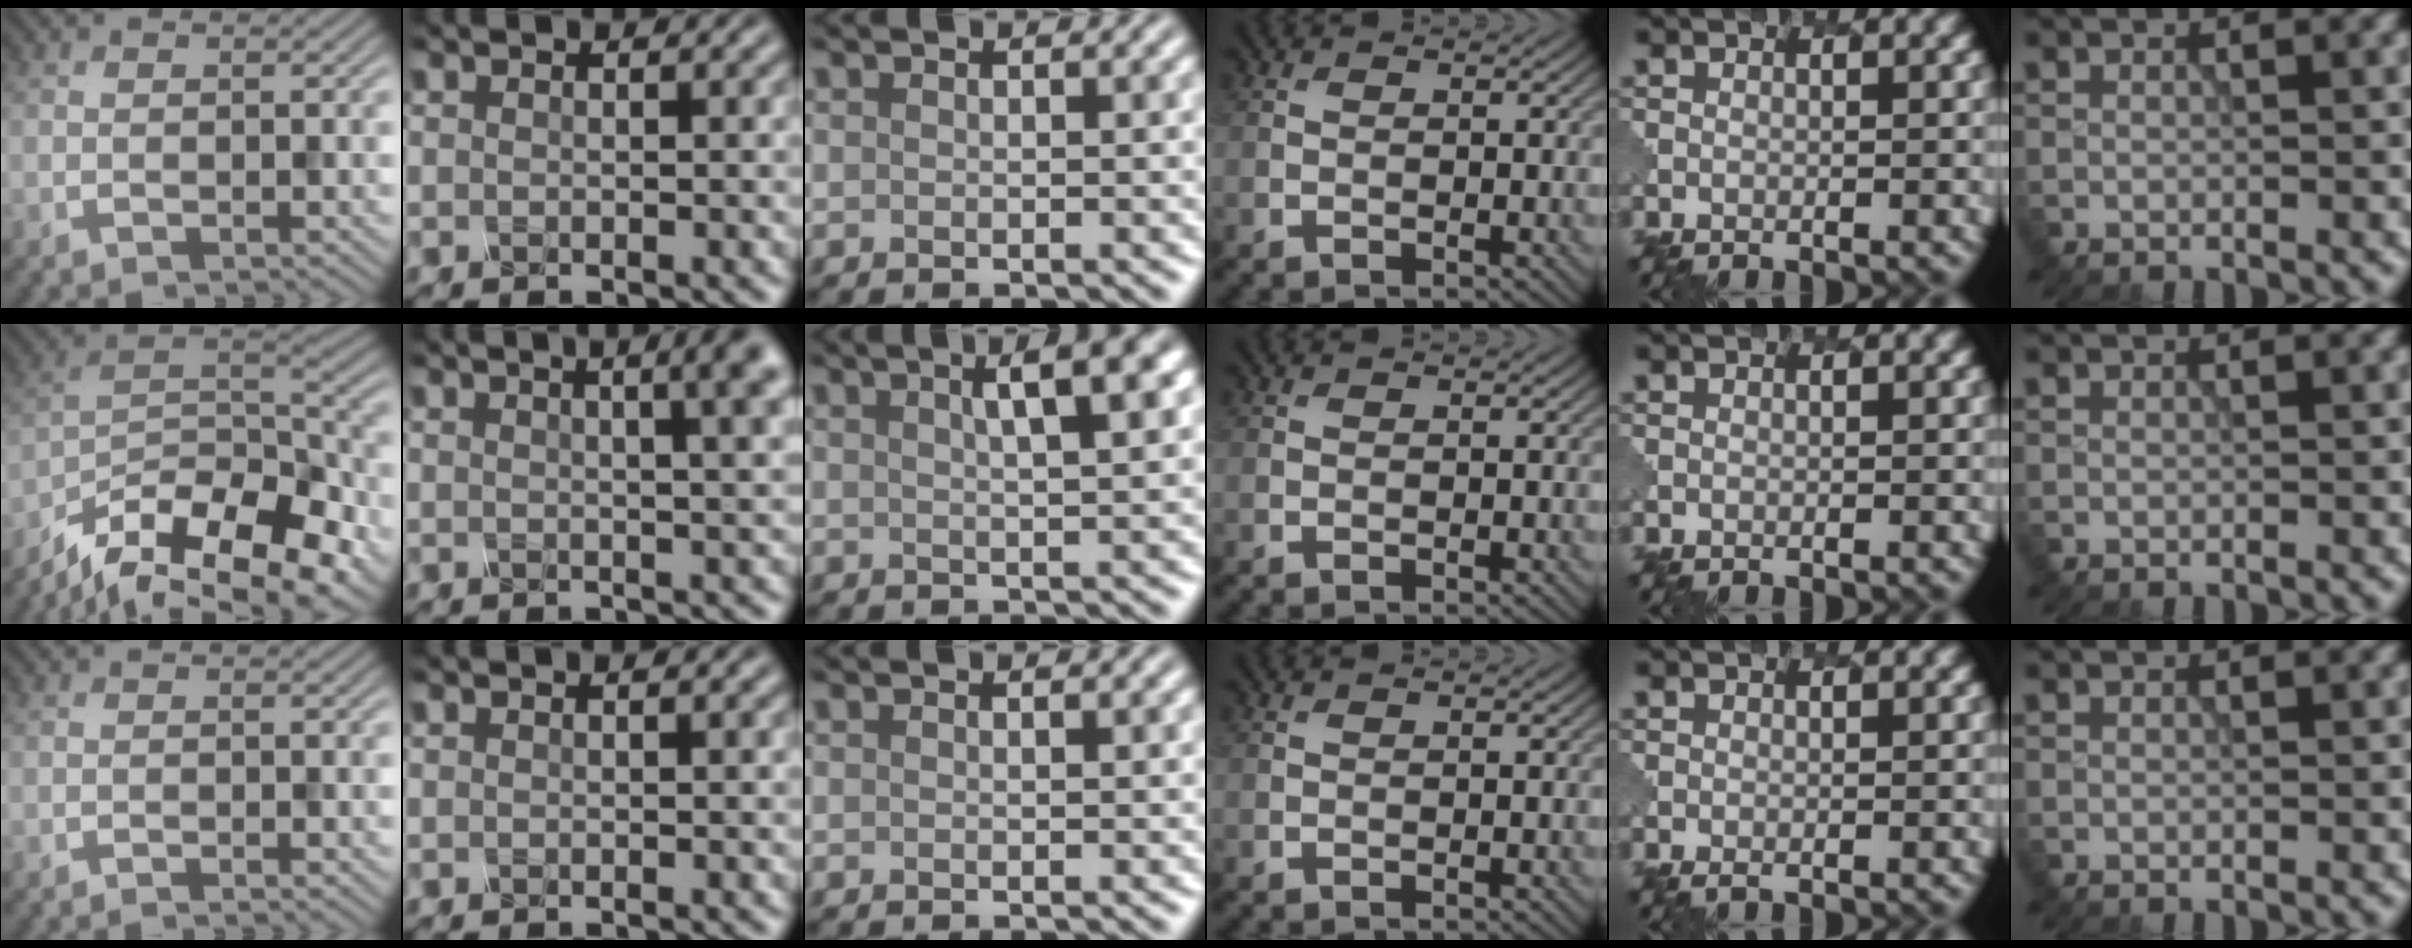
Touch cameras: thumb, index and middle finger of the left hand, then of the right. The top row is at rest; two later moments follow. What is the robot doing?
{"motion": "twist", "object": "rubiks cube"}